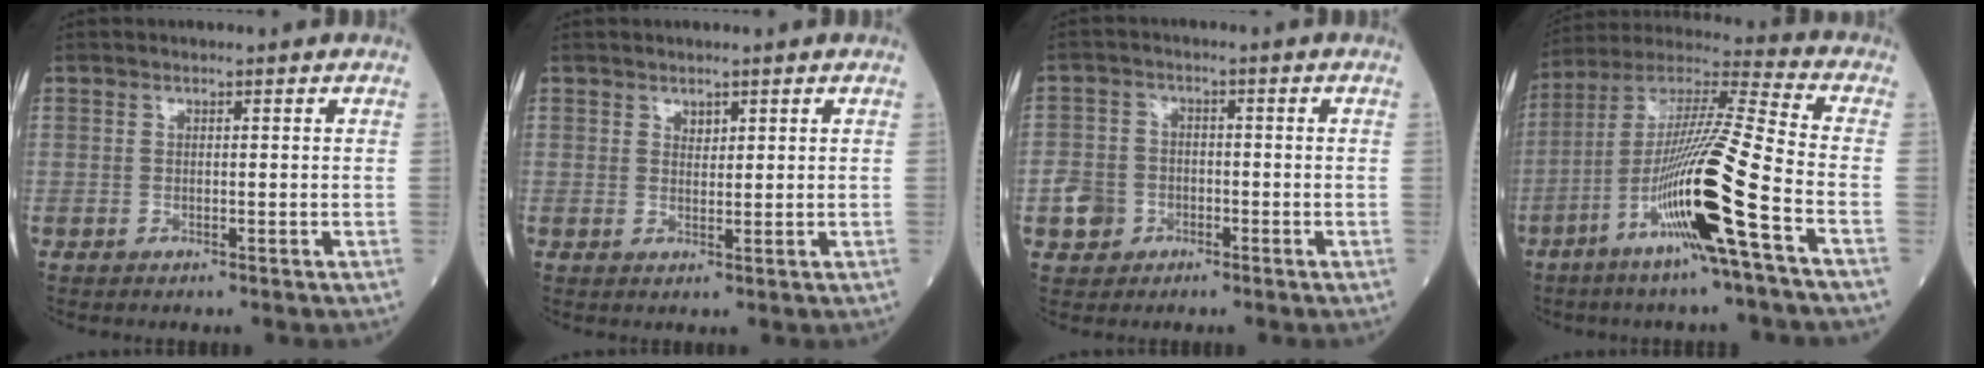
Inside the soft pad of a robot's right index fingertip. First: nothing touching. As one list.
[{"total": 1.2, "force": [0.8, 0.6, 0.5], "torque": [-0.006, 0.000, 0.014]}, {"total": 4.6, "force": [-2.0, 3.9, 1.3], "torque": [-0.030, 0.010, -0.031]}, {"total": 17.8, "force": [-6.7, -1.0, 16.4], "torque": [-0.318, -0.011, -0.132]}]